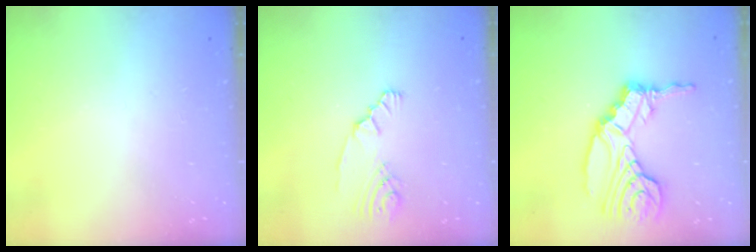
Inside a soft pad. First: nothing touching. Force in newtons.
{"total": 3.5, "press": 3.2, "slide": 1.3}
{"total": 15.3, "press": 15.2, "slide": 2.1}